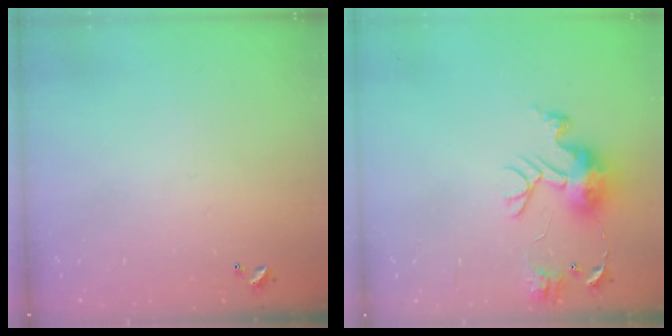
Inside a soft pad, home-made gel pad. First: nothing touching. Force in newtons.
{"total": 10.7, "press": 10.7, "slide": 0.8}